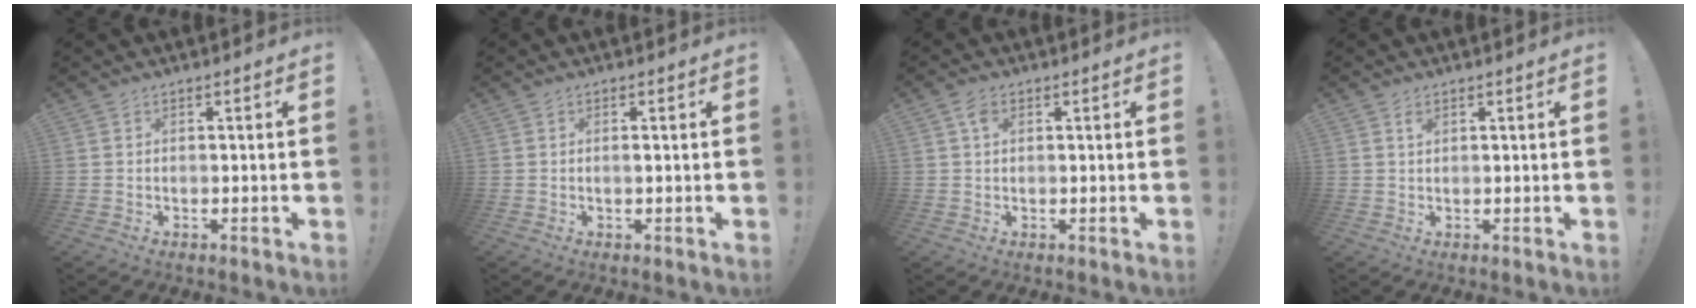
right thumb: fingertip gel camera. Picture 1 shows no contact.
{"total": 0.7, "force": [0.1, -0.1, 0.7], "torque": [-0.011, -0.003, 0.000]}
{"total": 2.7, "force": [1.1, 1.8, 1.8], "torque": [-0.036, 0.004, 0.020]}
{"total": 1.2, "force": [0.8, 0.6, 0.7], "torque": [-0.006, -0.005, 0.013]}